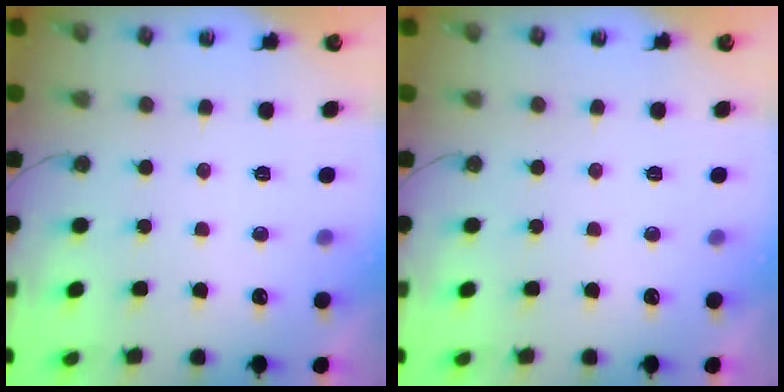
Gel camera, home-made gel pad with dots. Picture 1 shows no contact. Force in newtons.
{"total": 0.0}